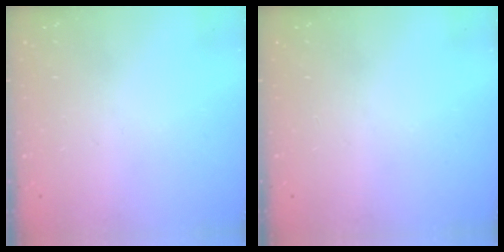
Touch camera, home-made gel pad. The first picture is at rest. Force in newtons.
{"total": 0.0}